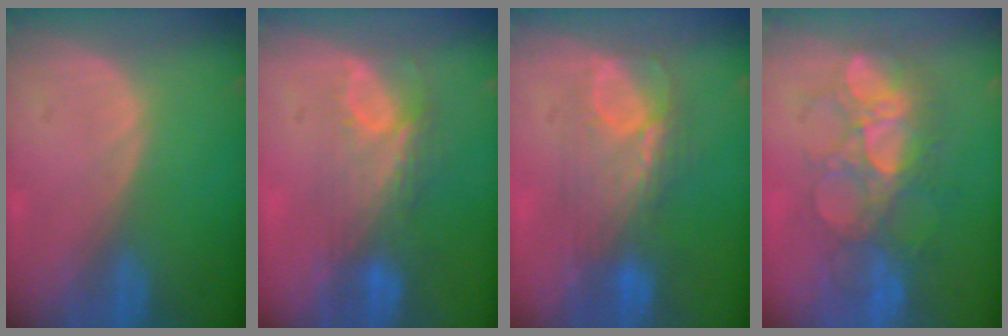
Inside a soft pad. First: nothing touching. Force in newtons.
{"total": 7.6, "press": 6.7, "slide": 3.5}
{"total": 7.7, "press": 7.4, "slide": 2.2}
{"total": 9.0, "press": 8.8, "slide": 1.7}